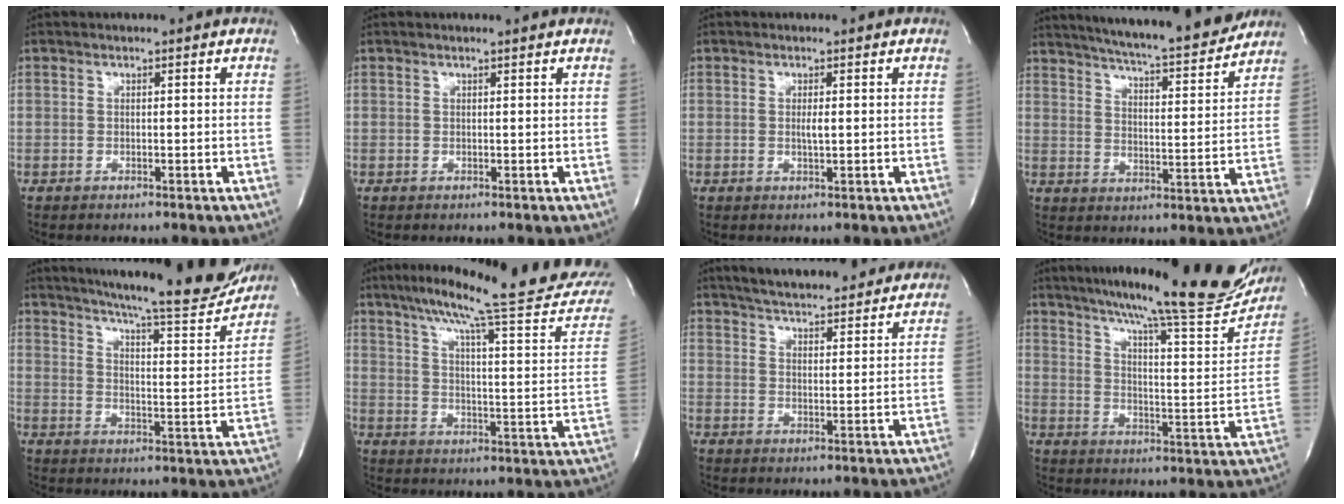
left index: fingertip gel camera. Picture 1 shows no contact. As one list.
[{"total": 1.0, "force": [0.9, -0.1, 0.3], "torque": [-0.011, 0.004, 0.013]}, {"total": 1.2, "force": [0.0, 0.1, 1.2], "torque": [-0.028, -0.004, 0.000]}, {"total": 18.5, "force": [16.9, 1.0, 7.5], "torque": [-0.121, -0.024, 0.234]}, {"total": 23.1, "force": [20.8, 1.9, 10.0], "torque": [-0.158, -0.057, 0.267]}, {"total": 25.6, "force": [22.0, 0.7, 13.1], "torque": [-0.200, -0.052, 0.291]}, {"total": 20.1, "force": [18.2, 3.6, 7.8], "torque": [-0.124, 0.018, 0.244]}, {"total": 26.5, "force": [22.9, 2.3, 13.0], "torque": [-0.201, -0.059, 0.299]}]